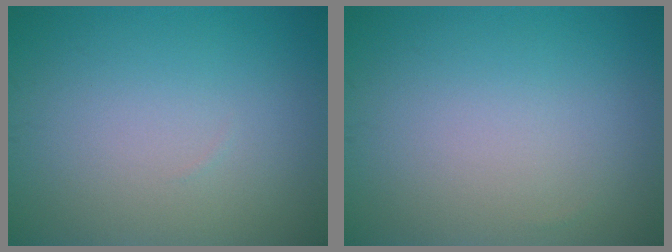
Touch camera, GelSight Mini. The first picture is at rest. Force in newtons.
{"total": 0.0}